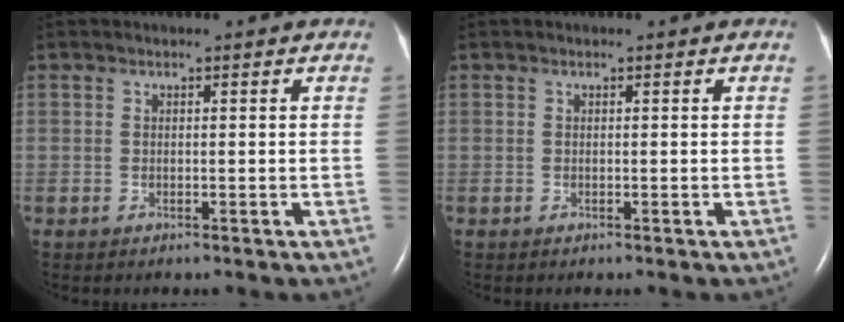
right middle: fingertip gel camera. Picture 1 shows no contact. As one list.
[{"total": 0.0}]